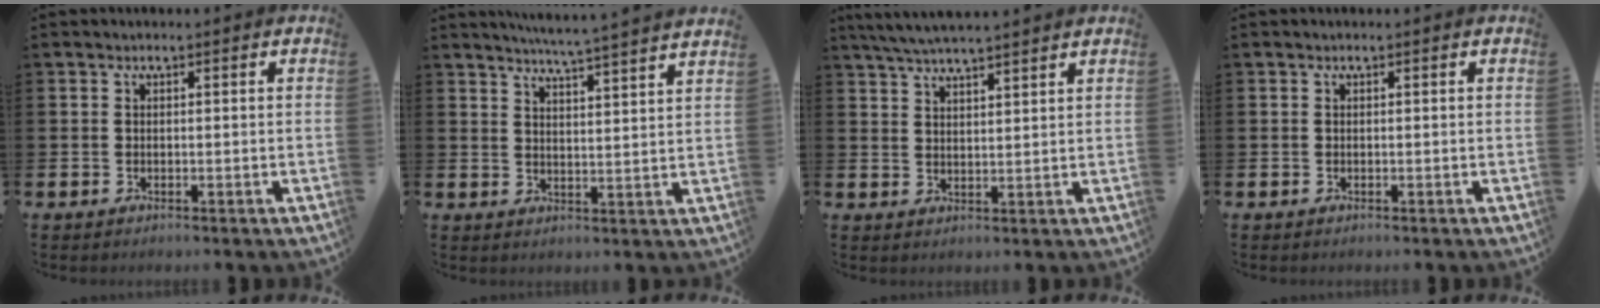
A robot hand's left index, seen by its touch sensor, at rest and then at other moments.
{"total": 5.4, "force": [5.2, -1.1, 1.1], "torque": [-0.031, -0.036, 0.089]}
{"total": 4.9, "force": [4.6, -0.1, 1.5], "torque": [-0.044, -0.014, 0.085]}
{"total": 0.0}